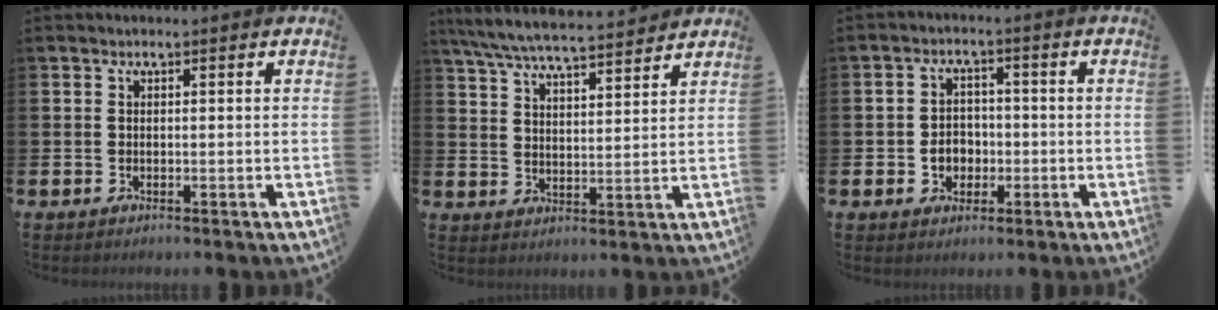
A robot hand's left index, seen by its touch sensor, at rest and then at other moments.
{"total": 6.9, "force": [6.6, 0.5, 2.1], "torque": [-0.066, -0.037, 0.117]}
{"total": 3.7, "force": [-0.9, 3.1, 1.9], "torque": [-0.019, -0.002, -0.026]}